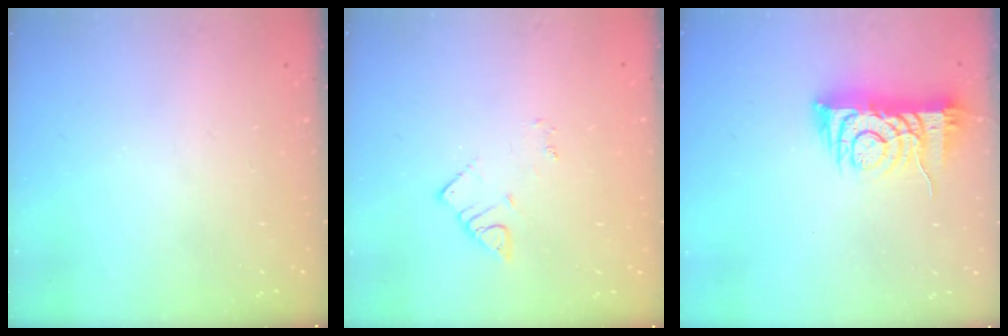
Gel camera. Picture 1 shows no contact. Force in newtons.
{"total": 2.5, "press": 2.5, "slide": 0.3}
{"total": 8.6, "press": 8.5, "slide": 1.2}